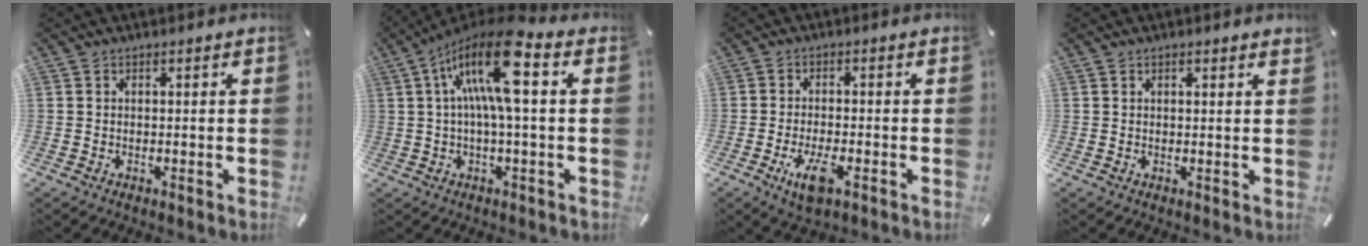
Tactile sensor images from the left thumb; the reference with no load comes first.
{"total": 15.9, "force": [3.9, 4.4, 14.7], "torque": [-0.292, -0.005, 0.056]}
{"total": 6.6, "force": [-2.9, 2.4, 5.4], "torque": [-0.116, -0.003, -0.050]}
{"total": 1.1, "force": [0.8, 0.3, 0.7], "torque": [-0.005, -0.003, 0.012]}